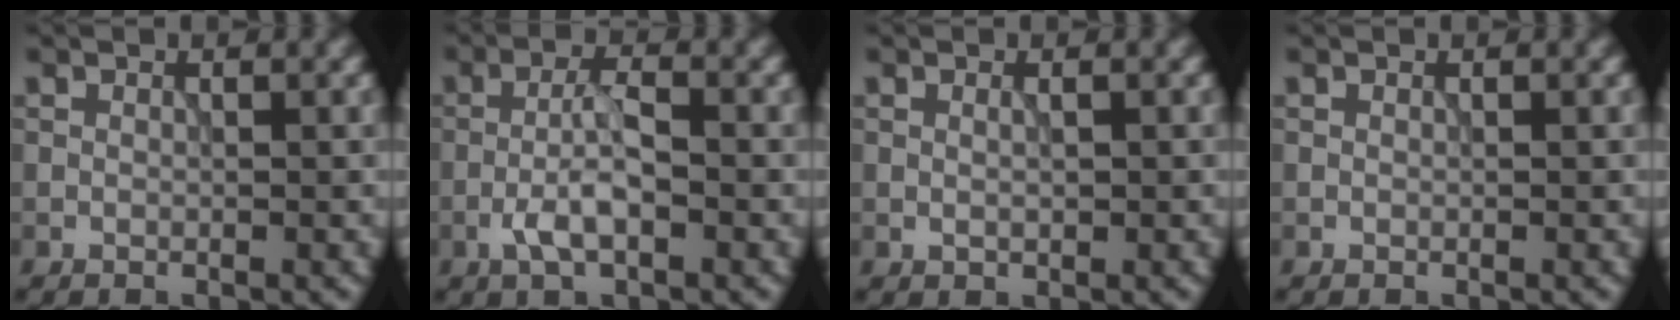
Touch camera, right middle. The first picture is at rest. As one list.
[{"total": 3.4, "force": [-1.4, 1.0, 3.0], "torque": [-0.060, 0.004, -0.033]}, {"total": 0.7, "force": [0.0, 0.3, 0.6], "torque": [-0.014, -0.002, 0.002]}, {"total": 0.0}]